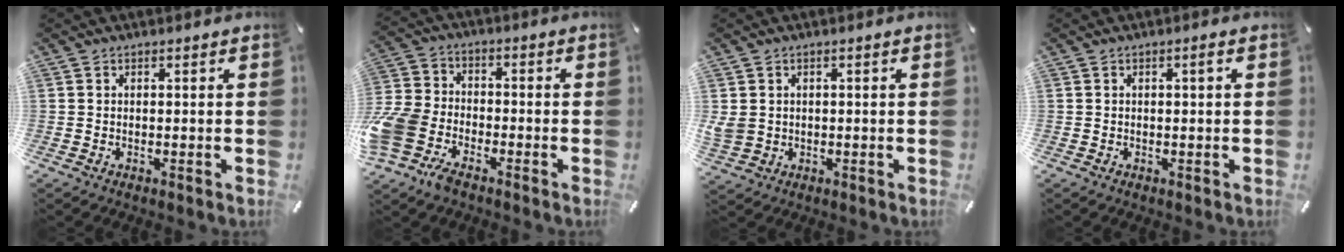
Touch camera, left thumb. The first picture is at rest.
{"total": 11.7, "force": [-7.2, 7.4, 5.4], "torque": [-0.117, 0.044, -0.135]}
{"total": 3.5, "force": [0.4, 3.2, 1.2], "torque": [-0.032, 0.004, 0.008]}
{"total": 1.3, "force": [0.2, 0.1, 1.3], "torque": [-0.023, 0.000, 0.003]}